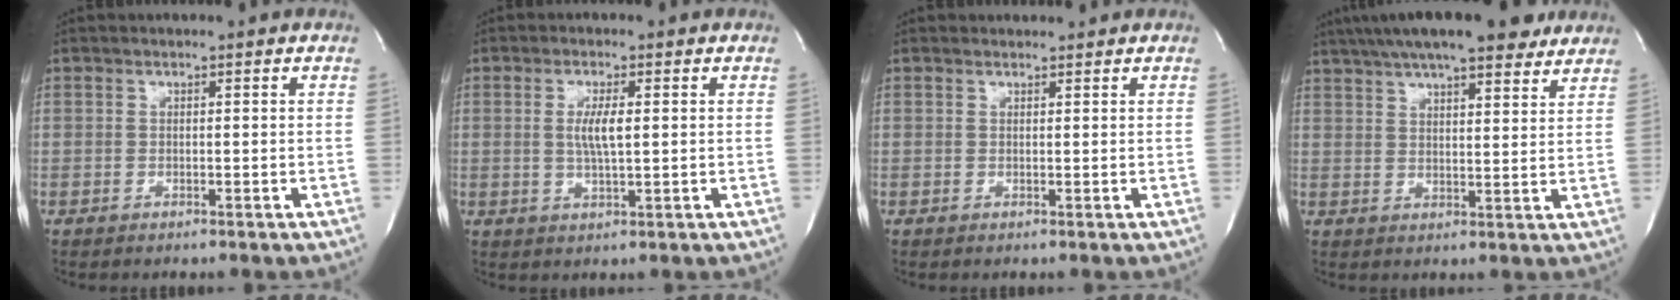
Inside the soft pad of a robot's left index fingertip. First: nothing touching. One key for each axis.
{"total": 4.0, "fx": 0.5, "fy": 0.6, "fz": 4.0, "tx": -0.078, "ty": -0.004, "tz": 0.008}
{"total": 1.0, "fx": 0.9, "fy": 0.3, "fz": -0.1, "tx": -0.007, "ty": 0.005, "tz": 0.016}
{"total": 19.1, "fx": 15.3, "fy": 4.1, "fz": 10.6, "tx": -0.189, "ty": 0.045, "tz": 0.216}